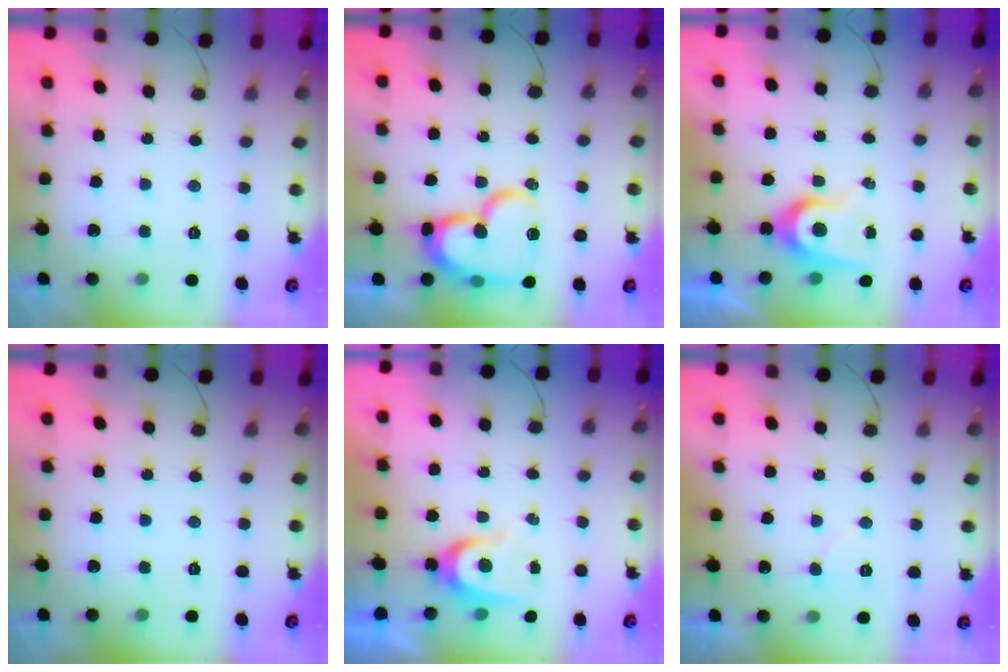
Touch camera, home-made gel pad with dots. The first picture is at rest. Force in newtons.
{"total": 18.3, "press": 18.3, "slide": 0.9}
{"total": 8.4, "press": 8.4, "slide": 0.7}
{"total": 0.0}
{"total": 6.3, "press": 6.3, "slide": 0.5}
{"total": 4.8, "press": 4.8, "slide": 0.4}